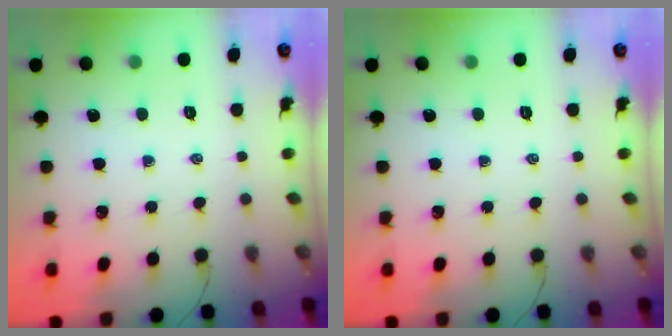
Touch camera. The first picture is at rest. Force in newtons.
{"total": 0.0}